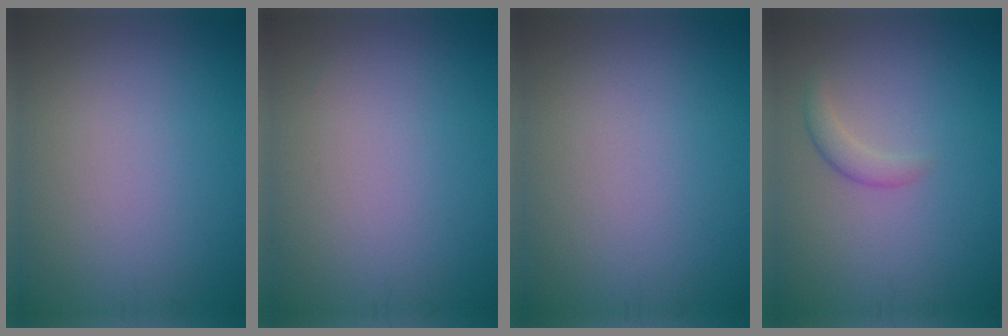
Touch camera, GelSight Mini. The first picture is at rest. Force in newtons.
{"total": 0.0}
{"total": 0.0}
{"total": 1.6, "press": 1.6, "slide": 0.0}